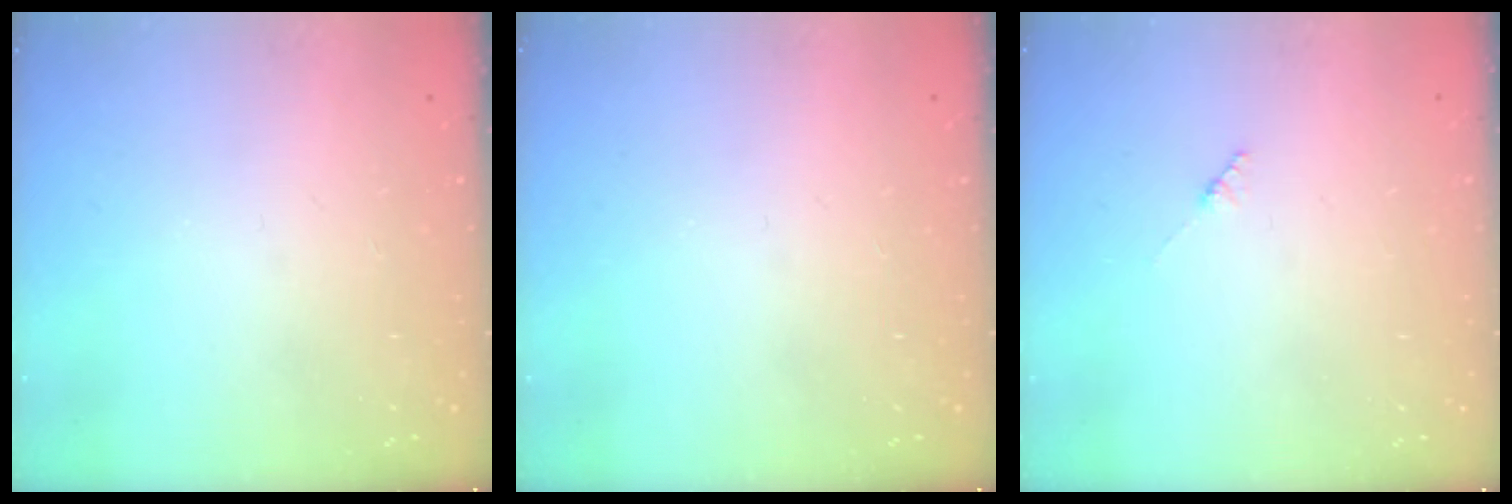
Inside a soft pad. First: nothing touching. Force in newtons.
{"total": 0.0}
{"total": 1.9, "press": 1.9, "slide": 0.2}